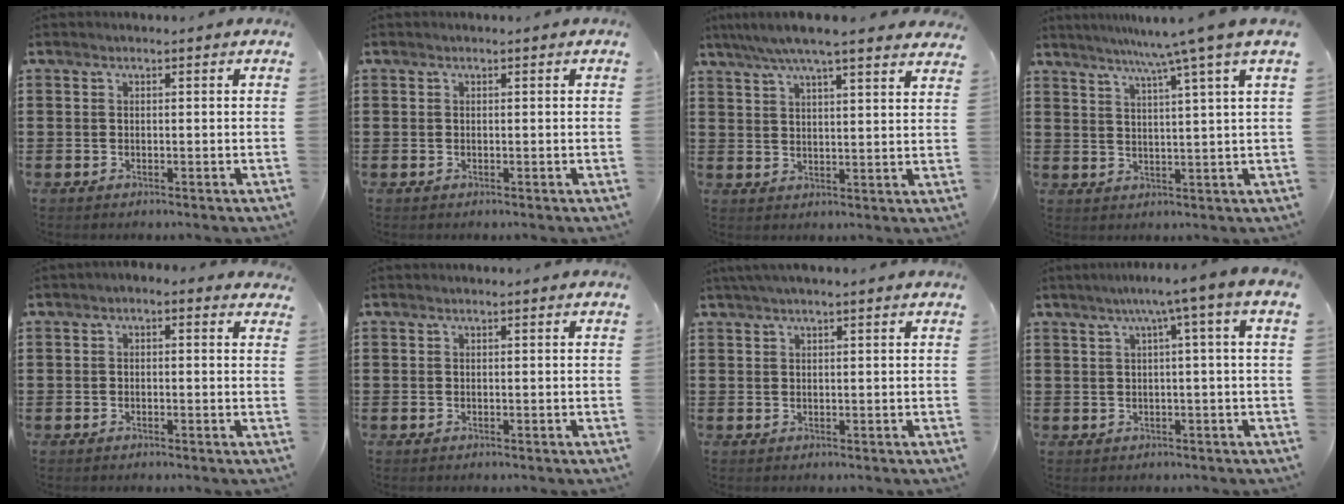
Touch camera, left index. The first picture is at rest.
{"total": 0.0}
{"total": 6.2, "force": [5.3, 0.0, 3.3], "torque": [-0.079, -0.015, 0.092]}
{"total": 7.1, "force": [5.0, -1.7, 4.7], "torque": [-0.104, -0.018, 0.079]}
{"total": 1.0, "force": [-0.5, 0.5, 0.7], "torque": [-0.014, 0.004, -0.013]}
{"total": 0.0}
{"total": 1.5, "force": [1.1, -0.1, 1.0], "torque": [-0.020, 0.001, 0.021]}
{"total": 4.3, "force": [1.0, -1.0, 4.1], "torque": [-0.079, -0.004, 0.010]}